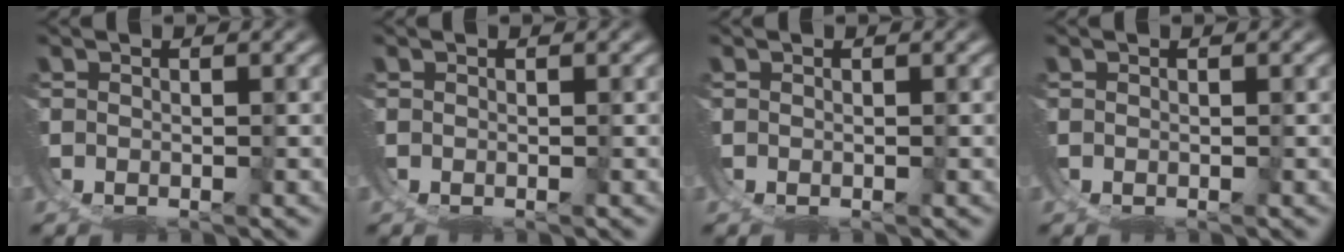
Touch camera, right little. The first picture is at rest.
{"total": 0.0}
{"total": 0.0}
{"total": 0.0}